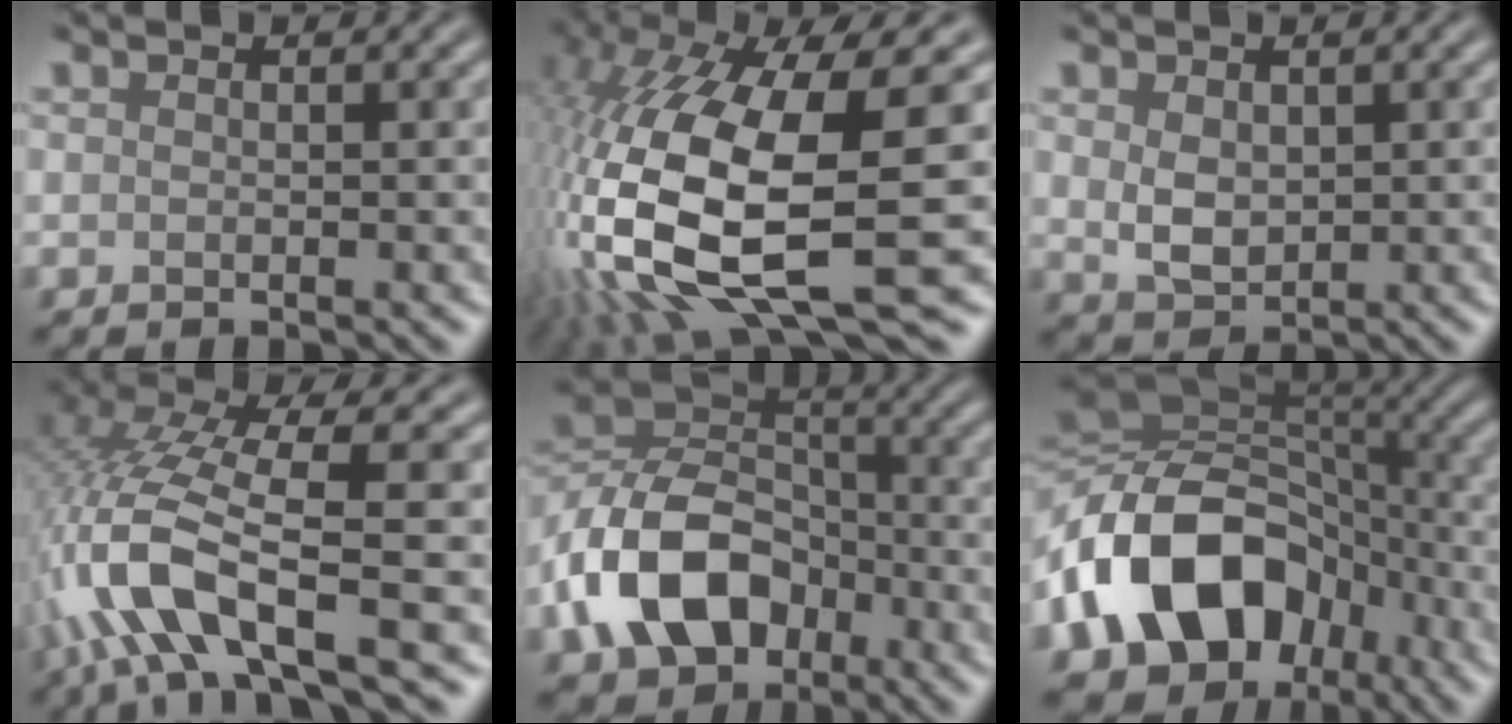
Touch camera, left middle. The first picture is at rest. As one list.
[{"total": 16.2, "force": [-1.9, 5.6, 15.1], "torque": [-0.352, -0.004, -0.026]}, {"total": 2.9, "force": [0.4, 2.2, 1.9], "torque": [-0.044, -0.002, 0.011]}, {"total": 9.6, "force": [-2.8, 2.8, 8.7], "torque": [-0.184, 0.014, -0.060]}, {"total": 10.6, "force": [-4.3, 7.4, 6.1], "torque": [-0.126, 0.006, -0.092]}, {"total": 16.1, "force": [-5.0, 11.9, 9.6], "torque": [-0.190, -0.008, -0.087]}]